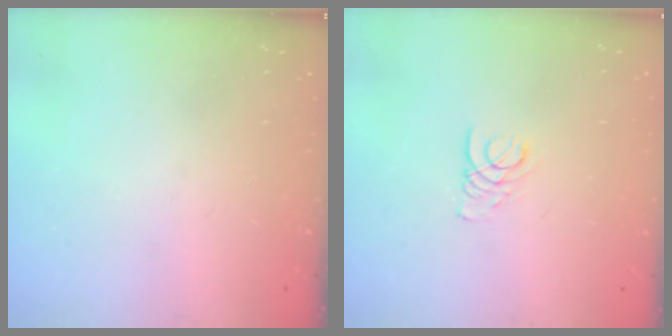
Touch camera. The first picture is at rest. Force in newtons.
{"total": 1.9, "press": 1.9, "slide": 0.2}